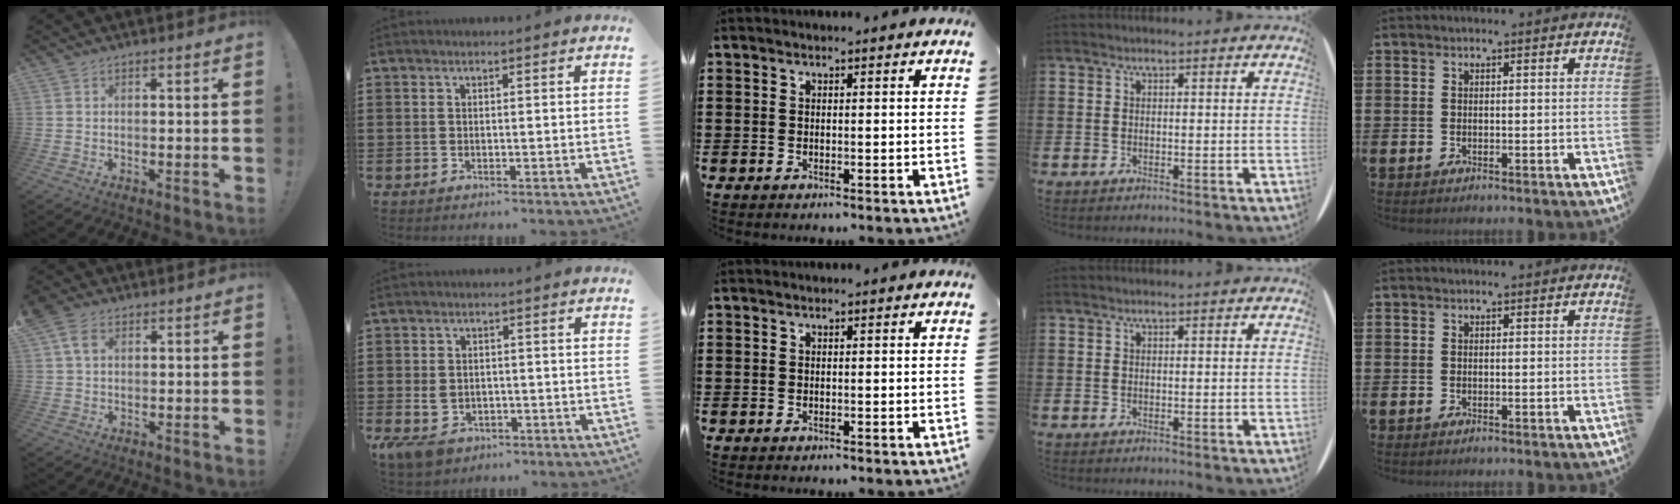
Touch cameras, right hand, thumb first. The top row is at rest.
{"thumb": {"total": 6.3, "force": [3.0, 4.1, 3.8], "torque": [-0.063, -0.002, 0.059]}, "index": {"total": 3.2, "force": [-1.6, 2.3, 1.7], "torque": [-0.056, -0.007, -0.037]}}